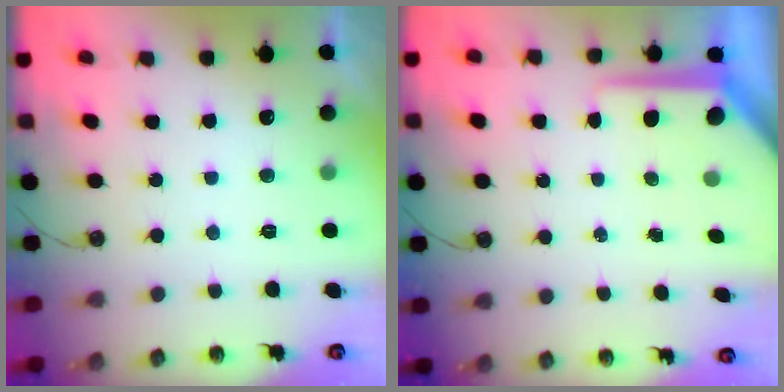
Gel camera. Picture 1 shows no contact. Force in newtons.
{"total": 9.0, "press": 8.9, "slide": 0.7}